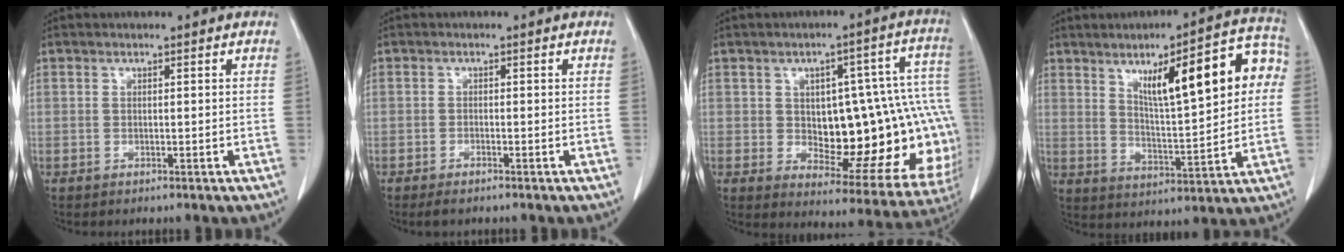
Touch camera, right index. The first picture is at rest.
{"total": 2.0, "force": [-1.6, 0.4, 1.1], "torque": [-0.021, -0.004, -0.025]}
{"total": 22.4, "force": [-1.2, 8.7, 20.6], "torque": [-0.185, 0.046, 0.016]}
{"total": 16.4, "force": [4.8, 3.5, 15.3], "torque": [-0.210, 0.029, 0.074]}